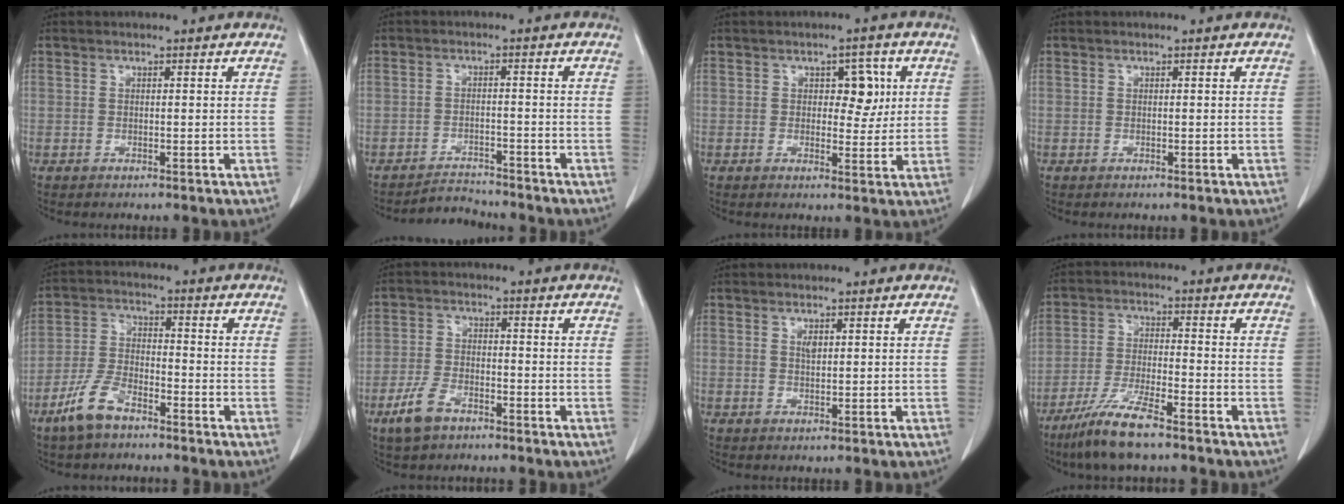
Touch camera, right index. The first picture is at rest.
{"total": 3.5, "force": [-3.5, 0.4, -0.1], "torque": [0.000, -0.012, -0.058]}
{"total": 4.7, "force": [1.2, 2.6, 3.7], "torque": [-0.043, 0.008, 0.018]}
{"total": 0.0}
{"total": 7.4, "force": [-5.1, 2.8, 4.6], "torque": [-0.108, -0.004, -0.104]}
{"total": 5.7, "force": [-3.7, 2.8, 3.3], "torque": [-0.077, -0.002, -0.069]}
{"total": 1.2, "force": [0.5, 0.5, 0.9], "torque": [-0.016, -0.002, 0.010]}
{"total": 9.0, "force": [-6.6, 0.8, 6.0], "torque": [-0.125, -0.024, -0.127]}